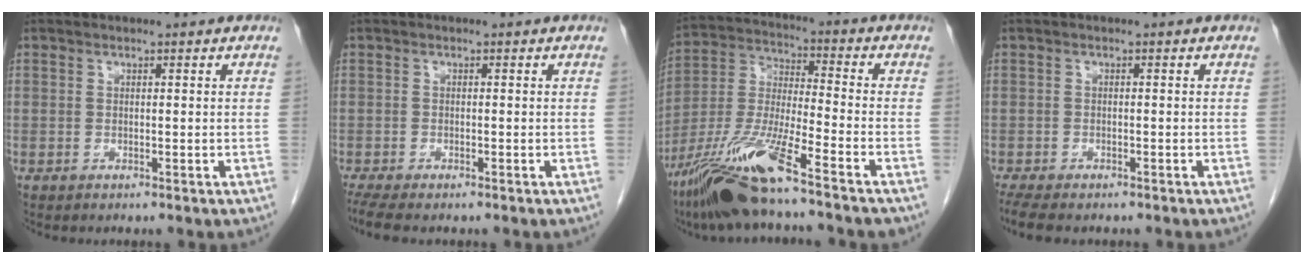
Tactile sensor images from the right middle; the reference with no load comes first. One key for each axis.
{"total": 6.0, "fx": -4.8, "fy": 1.9, "fz": 3.1, "tx": -0.053, "ty": -0.012, "tz": -0.077}
{"total": 15.2, "fx": -10.5, "fy": 0.5, "fz": 11.0, "tx": -0.236, "ty": -0.027, "tz": -0.196}
{"total": 6.7, "fx": -5.4, "fy": 2.3, "fz": 3.3, "tx": -0.057, "ty": -0.011, "tz": -0.084}